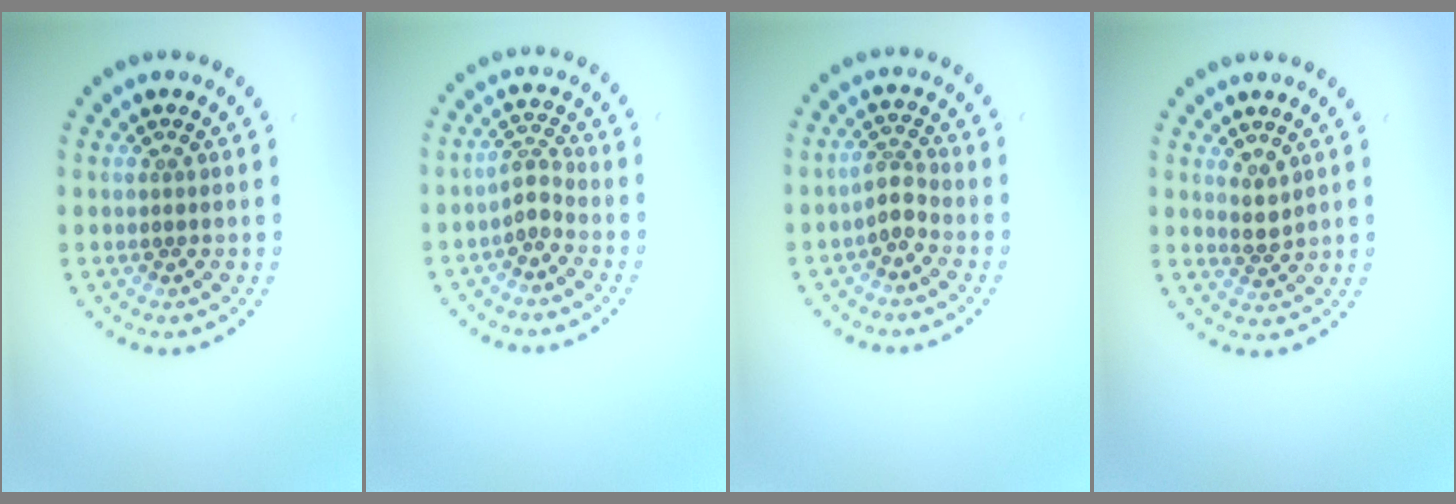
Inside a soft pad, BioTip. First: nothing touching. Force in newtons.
{"total": 1.8, "press": 1.2, "slide": 1.3}
{"total": 1.9, "press": 1.4, "slide": 1.2}
{"total": 1.6, "press": 1.2, "slide": 1.0}